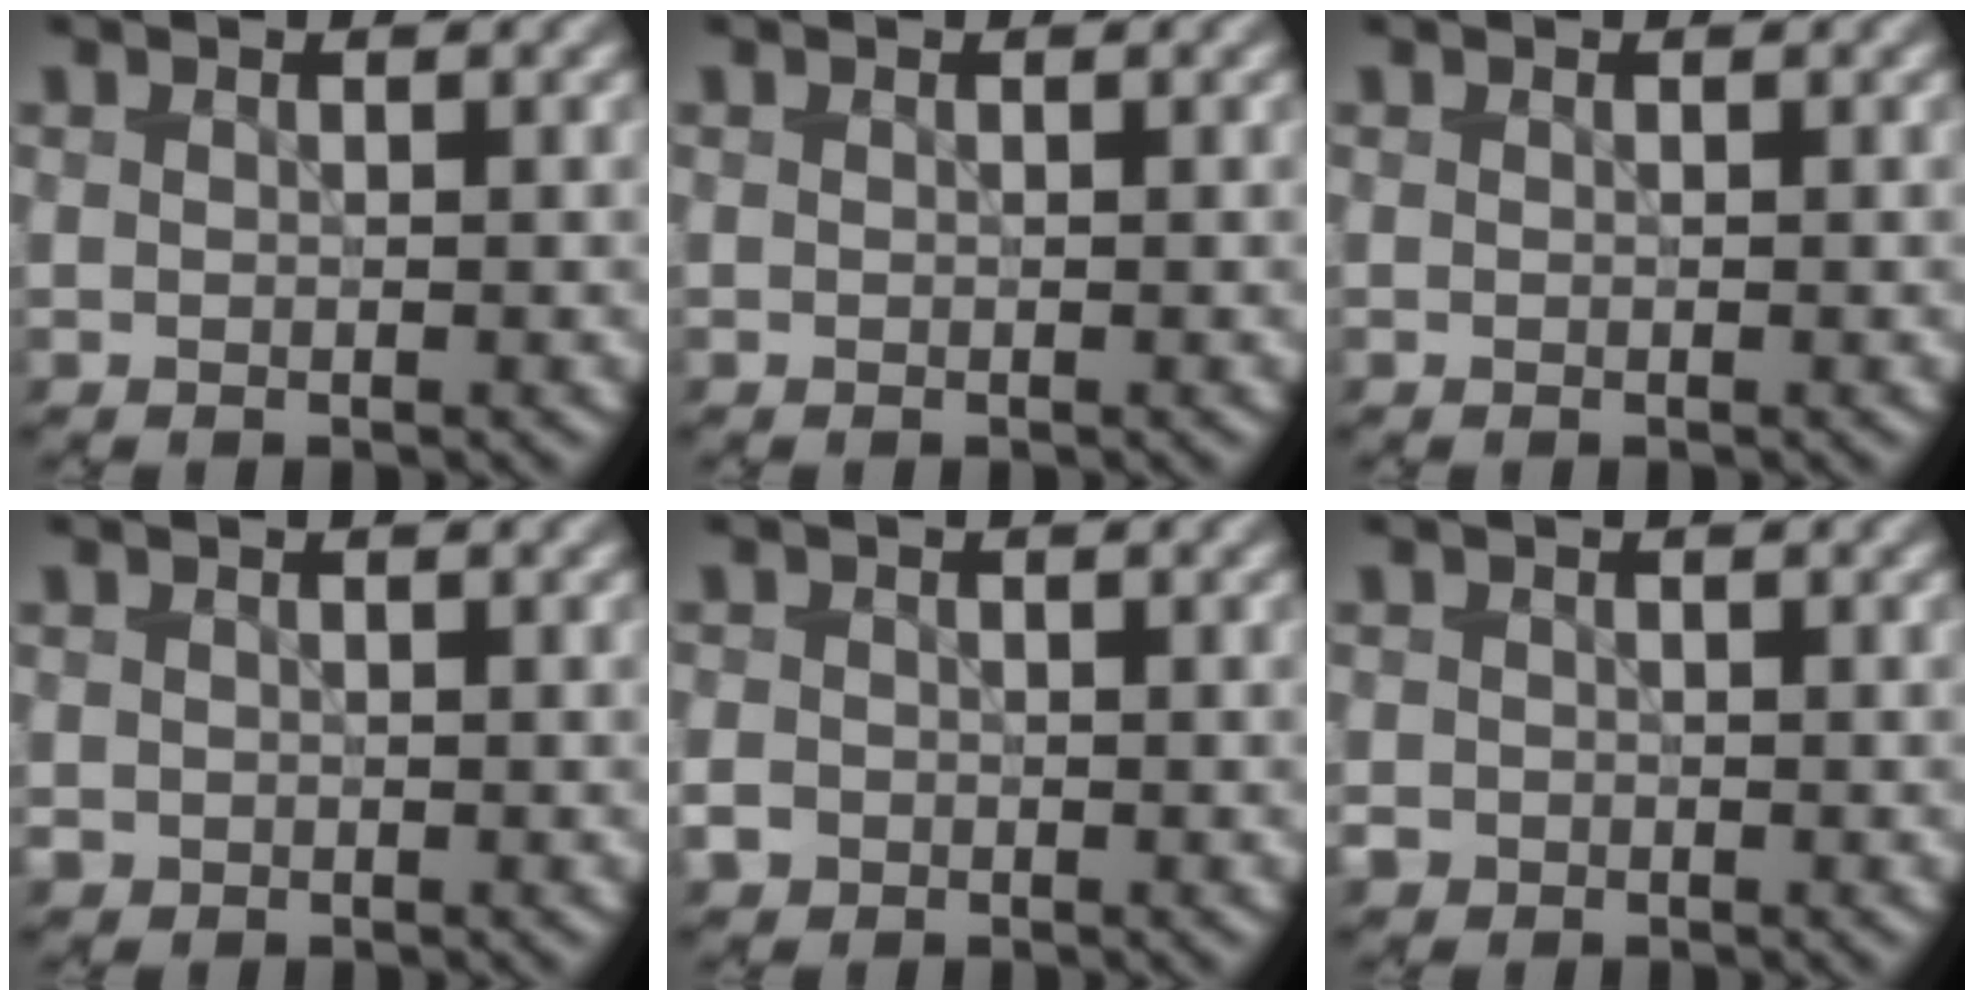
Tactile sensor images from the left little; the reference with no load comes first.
{"total": 0.0}
{"total": 0.0}
{"total": 0.8, "force": [-0.4, 0.7, 0.1], "torque": [0.002, -0.005, -0.008]}
{"total": 1.5, "force": [-0.7, 1.2, 0.4], "torque": [-0.005, -0.004, -0.015]}
{"total": 1.2, "force": [-0.7, 1.0, 0.2], "torque": [0.001, -0.003, -0.015]}